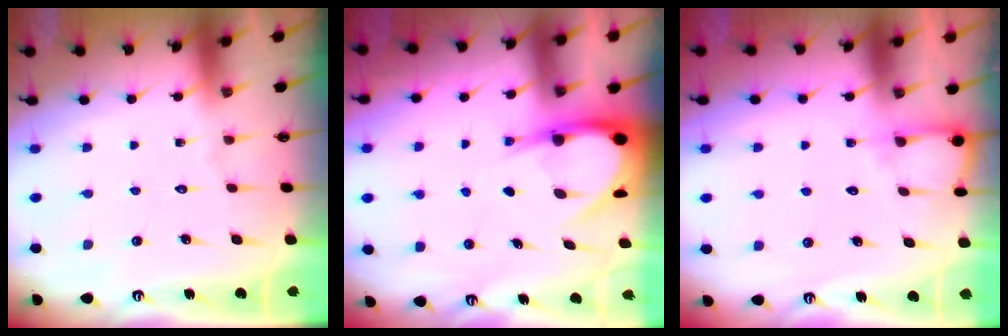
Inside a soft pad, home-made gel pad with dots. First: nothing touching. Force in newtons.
{"total": 7.4, "press": 7.4, "slide": 0.8}
{"total": 6.2, "press": 6.2, "slide": 0.4}